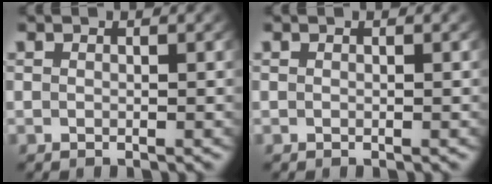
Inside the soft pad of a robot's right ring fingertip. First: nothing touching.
{"total": 0.0}